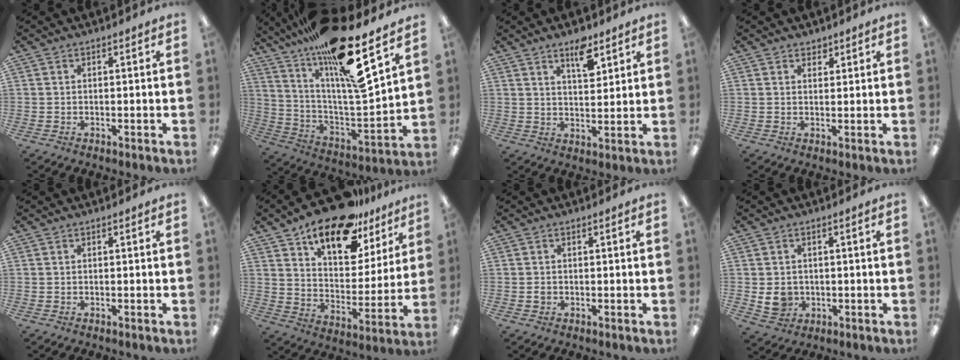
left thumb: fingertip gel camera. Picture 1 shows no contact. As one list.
[{"total": 22.1, "force": [16.0, 3.0, 15.0], "torque": [-0.252, -0.103, 0.253]}, {"total": 7.2, "force": [4.9, 2.9, 4.3], "torque": [-0.057, -0.028, 0.081]}, {"total": 1.8, "force": [1.5, 0.9, 0.1], "torque": [0.006, -0.006, 0.028]}, {"total": 0.0}, {"total": 17.7, "force": [13.7, 7.6, 8.5], "torque": [-0.141, -0.087, 0.238]}, {"total": 0.7, "force": [-0.1, 0.6, 0.4], "torque": [-0.007, 0.004, -0.004]}, {"total": 4.7, "force": [-0.2, 4.2, 2.1], "torque": [-0.032, -0.001, -0.001]}]